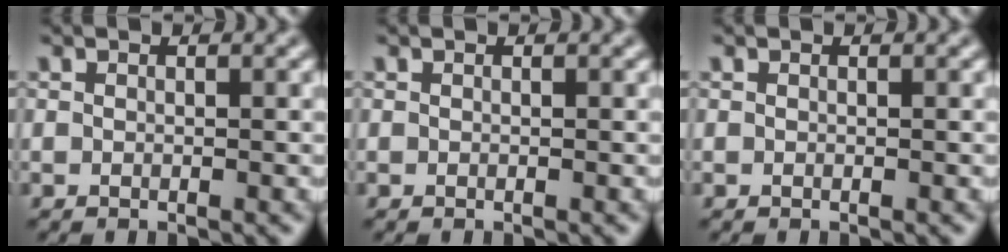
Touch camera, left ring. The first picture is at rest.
{"total": 0.0}
{"total": 0.0}